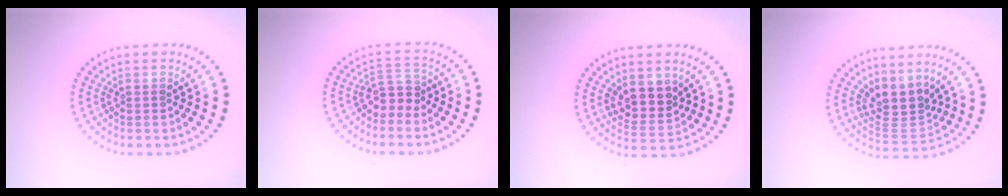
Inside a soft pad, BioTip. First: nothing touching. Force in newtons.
{"total": 2.2, "press": 1.7, "slide": 1.4}
{"total": 3.0, "press": 2.5, "slide": 1.6}
{"total": 3.5, "press": 2.5, "slide": 2.5}